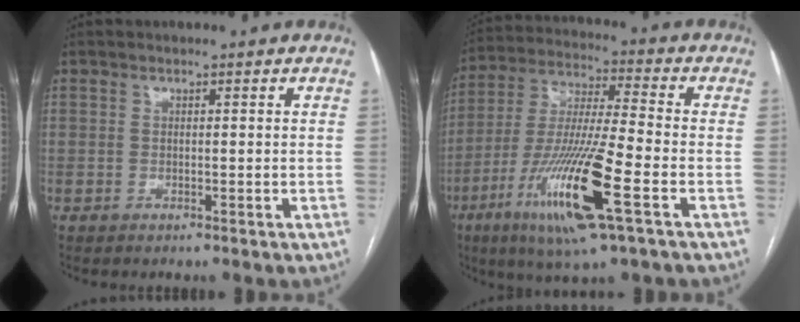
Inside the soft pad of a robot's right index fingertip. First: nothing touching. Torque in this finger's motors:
{"motor_torque": [1.31, -0.83, 0.54, 0.18]}